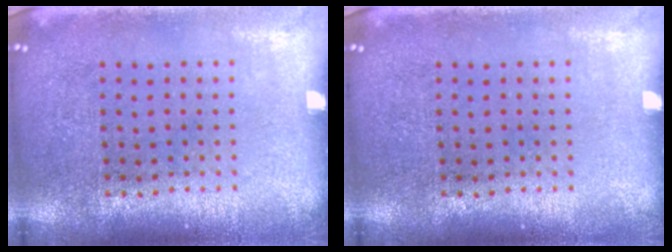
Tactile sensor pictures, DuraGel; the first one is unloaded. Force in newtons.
{"total": 0.0}